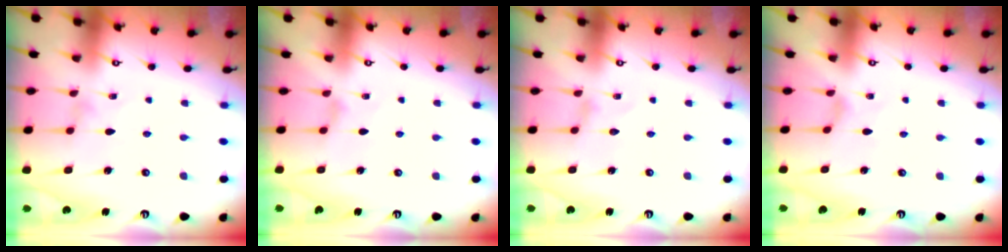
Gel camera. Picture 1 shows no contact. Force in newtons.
{"total": 1.5, "press": 1.4, "slide": 0.4}
{"total": 0.0}
{"total": 0.8, "press": 0.8, "slide": 0.2}